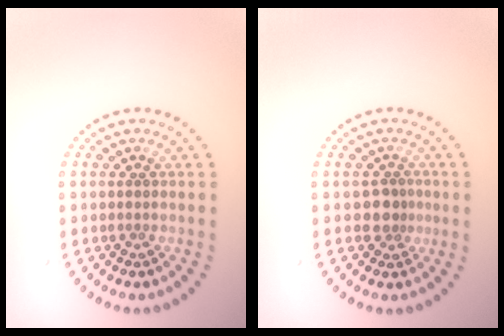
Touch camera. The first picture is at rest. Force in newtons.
{"total": 1.9, "press": 1.6, "slide": 1.1}